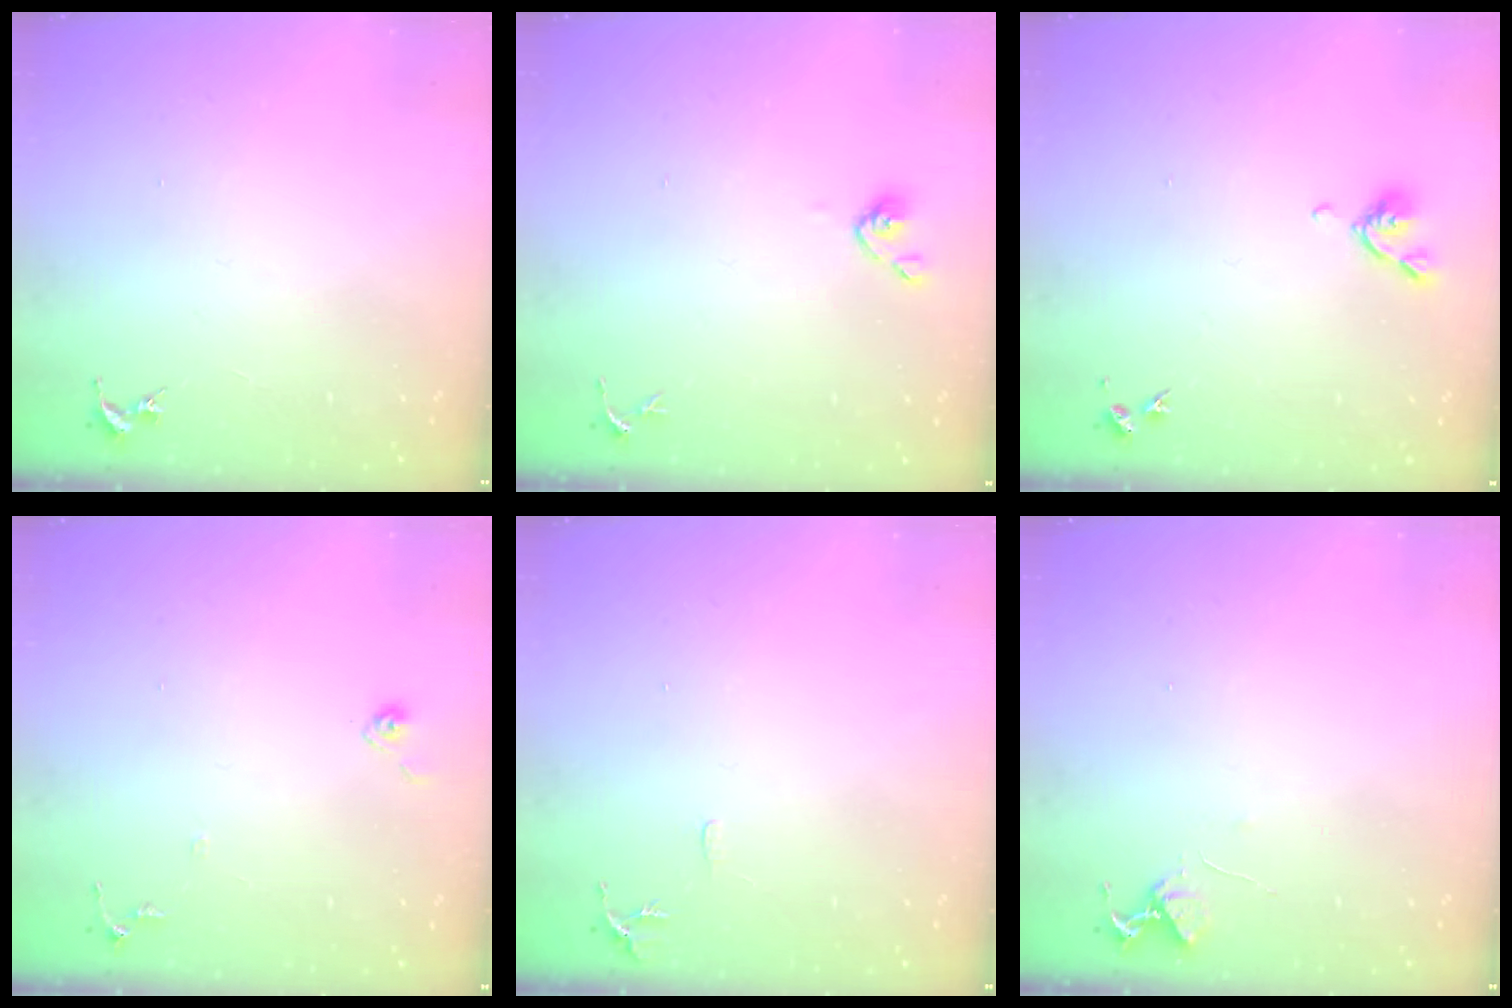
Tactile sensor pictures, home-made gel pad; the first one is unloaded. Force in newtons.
{"total": 4.3, "press": 4.2, "slide": 1.1}
{"total": 5.9, "press": 5.8, "slide": 0.9}
{"total": 6.7, "press": 6.6, "slide": 0.6}
{"total": 6.4, "press": 6.4, "slide": 0.6}
{"total": 5.3, "press": 5.2, "slide": 0.6}